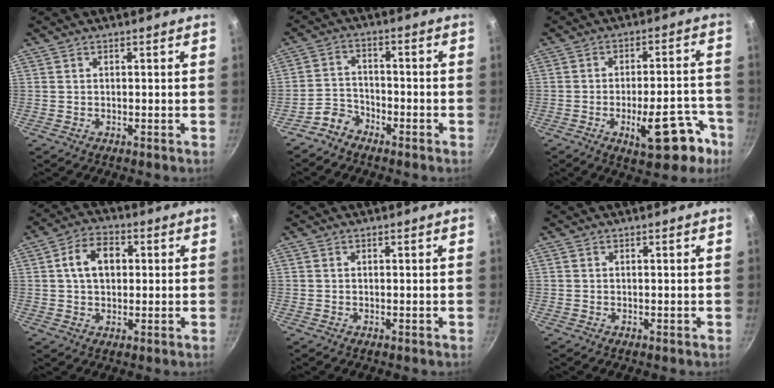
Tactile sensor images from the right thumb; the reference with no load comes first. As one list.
[{"total": 4.4, "force": [-3.6, 2.4, 0.7], "torque": [-0.005, 0.038, -0.073]}, {"total": 13.6, "force": [-6.2, 5.7, 10.7], "torque": [-0.104, 0.041, -0.075]}, {"total": 8.3, "force": [1.4, 5.8, 5.7], "torque": [-0.077, 0.014, 0.016]}, {"total": 0.0}, {"total": 0.0}]